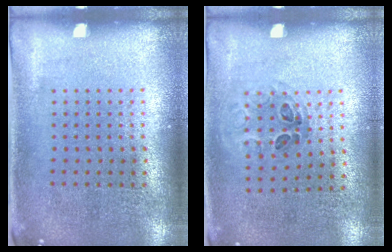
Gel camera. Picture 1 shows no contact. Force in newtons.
{"total": 1.1, "press": 0.7, "slide": 0.8}